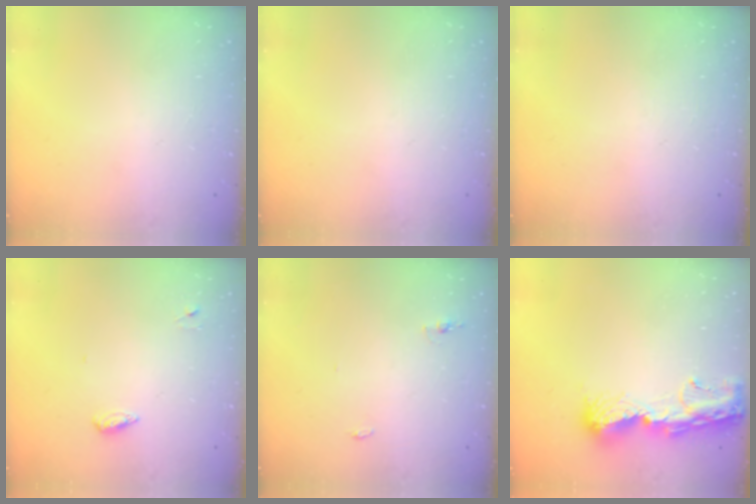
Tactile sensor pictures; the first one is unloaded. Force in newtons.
{"total": 0.0}
{"total": 0.0}
{"total": 4.6, "press": 4.4, "slide": 1.0}
{"total": 7.7, "press": 4.4, "slide": 6.4}
{"total": 12.9, "press": 12.9, "slide": 1.3}